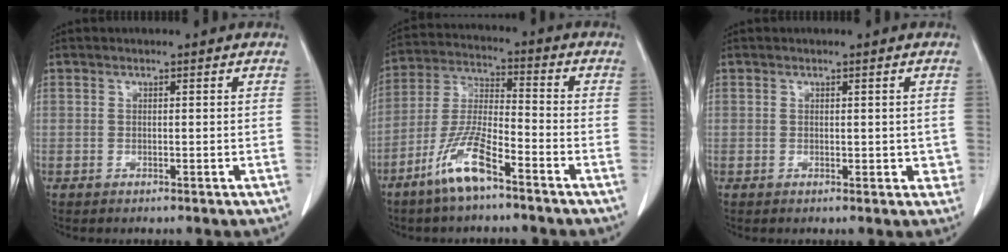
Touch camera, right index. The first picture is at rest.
{"total": 10.2, "force": [-6.4, 1.5, 7.7], "torque": [-0.167, -0.014, -0.131]}
{"total": 2.1, "force": [0.0, 1.5, 1.5], "torque": [-0.005, 0.001, 0.002]}